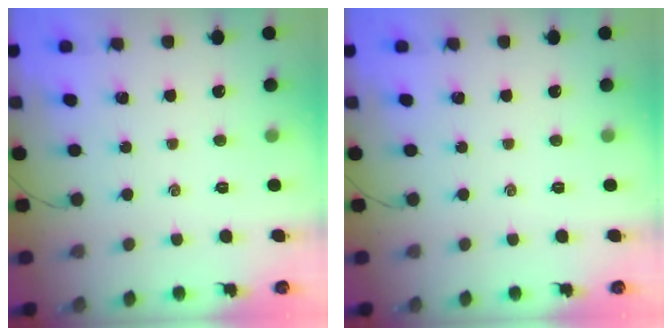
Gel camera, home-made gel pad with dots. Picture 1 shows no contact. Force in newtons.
{"total": 0.0}